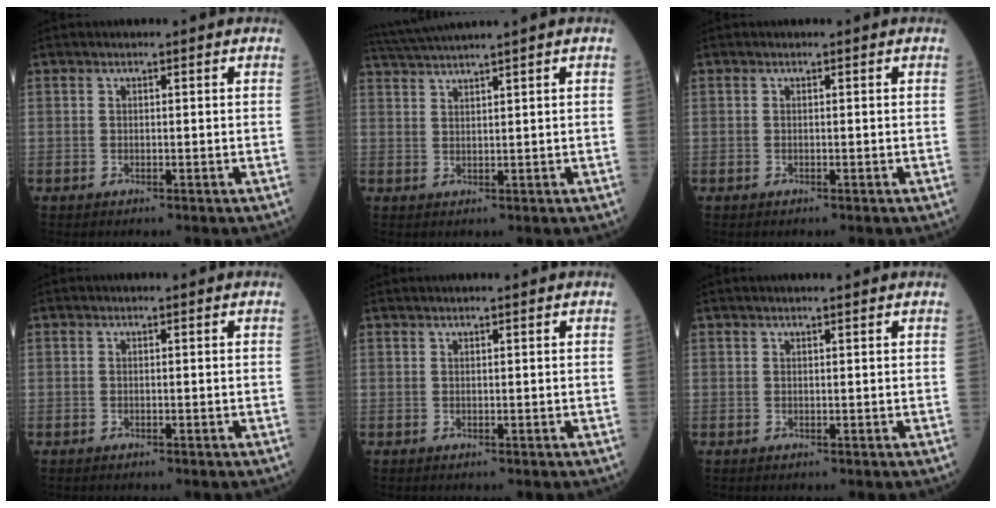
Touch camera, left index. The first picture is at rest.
{"total": 5.7, "force": [4.9, -1.8, 2.3], "torque": [-0.044, 0.017, 0.094]}
{"total": 0.0}
{"total": 0.0}
{"total": 1.4, "force": [1.3, -0.2, 0.6], "torque": [-0.009, 0.016, 0.027]}
{"total": 2.2, "force": [2.0, 0.2, 0.8], "torque": [-0.008, 0.019, 0.029]}